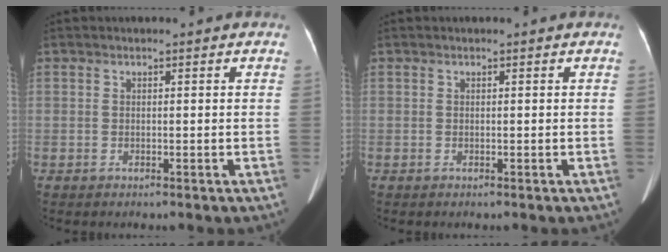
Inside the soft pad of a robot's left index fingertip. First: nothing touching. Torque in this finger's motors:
{"motor_torque": [0.05, 0.03, 0.02, 0.01]}